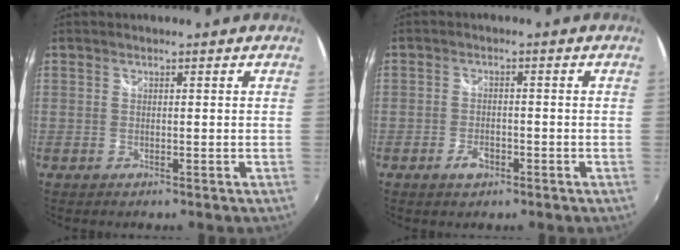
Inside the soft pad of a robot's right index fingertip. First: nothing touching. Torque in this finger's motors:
{"motor_torque": [0.00, -0.04, 0.01, 0.01]}